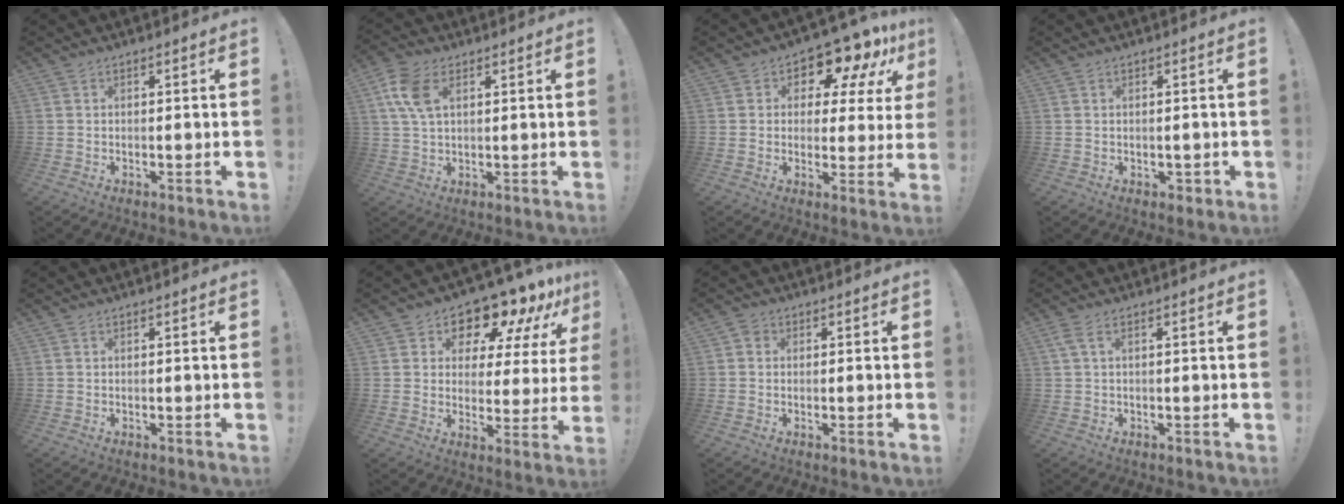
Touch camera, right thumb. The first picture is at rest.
{"total": 9.2, "force": [3.3, 5.3, 6.7], "torque": [-0.140, 0.000, 0.063]}
{"total": 10.0, "force": [7.9, 4.4, 4.3], "torque": [-0.060, -0.077, 0.133]}
{"total": 1.5, "force": [-0.2, 1.2, 0.9], "torque": [-0.014, 0.003, -0.002]}
{"total": 0.0}
{"total": 12.7, "force": [10.7, 5.0, 4.8], "torque": [-0.075, -0.096, 0.185]}
{"total": 1.8, "force": [-0.2, 1.6, 0.6], "torque": [-0.012, 0.005, -0.003]}
{"total": 2.2, "force": [0.2, 0.3, 2.2], "torque": [-0.041, 0.001, 0.004]}